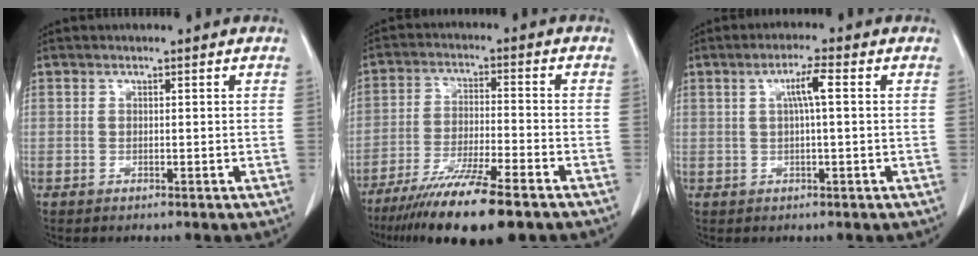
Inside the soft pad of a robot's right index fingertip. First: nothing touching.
{"total": 14.2, "force": [-10.5, 1.0, 9.6], "torque": [-0.172, -0.038, -0.176]}
{"total": 3.7, "force": [0.8, 0.2, 3.6], "torque": [-0.066, 0.009, 0.014]}